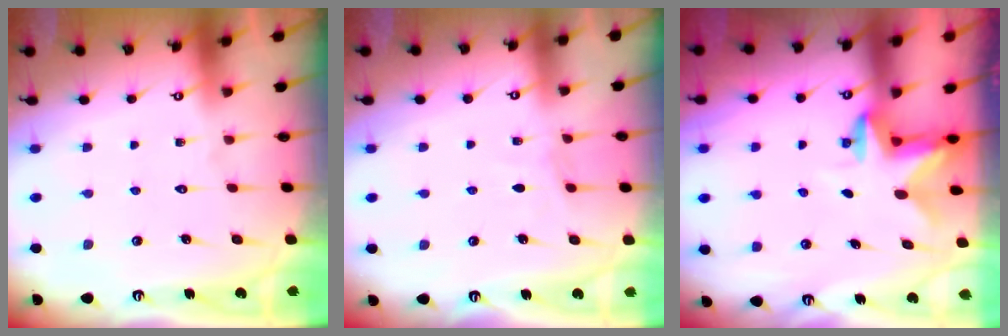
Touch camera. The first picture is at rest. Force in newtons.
{"total": 2.6, "press": 2.6, "slide": 0.3}
{"total": 2.7, "press": 2.7, "slide": 0.5}